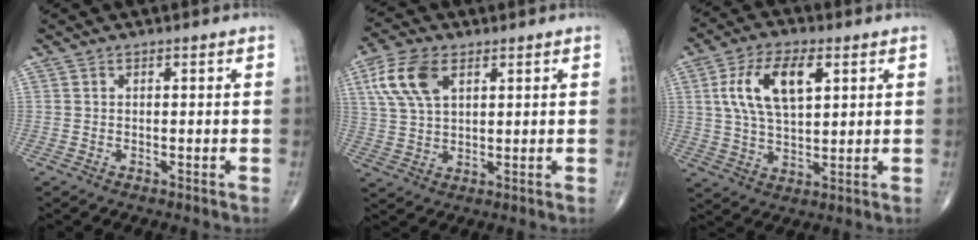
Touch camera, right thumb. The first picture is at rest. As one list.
[{"total": 9.6, "force": [3.9, 5.2, 7.1], "torque": [-0.147, -0.001, 0.078]}, {"total": 12.4, "force": [3.8, 6.0, 10.1], "torque": [-0.187, -0.002, 0.073]}]